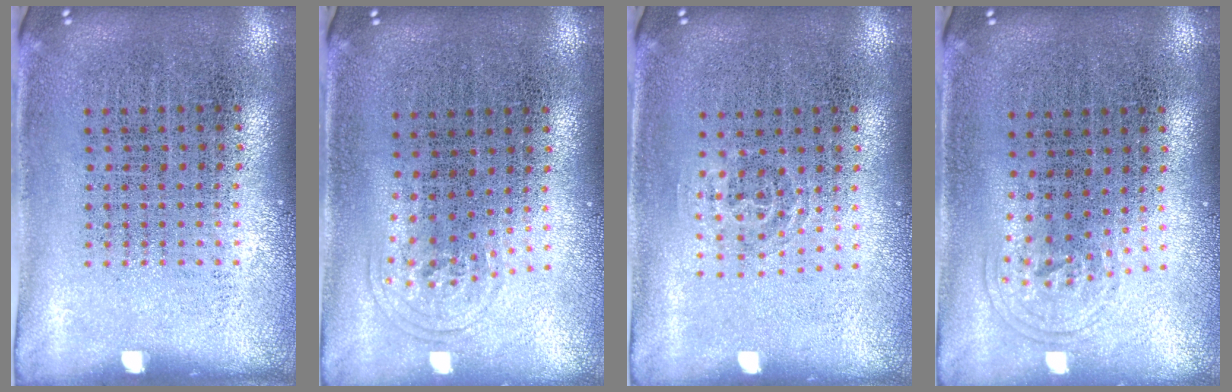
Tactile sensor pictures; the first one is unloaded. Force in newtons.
{"total": 1.0, "press": 0.6, "slide": 0.7}
{"total": 0.8, "press": 0.5, "slide": 0.7}
{"total": 0.9, "press": 0.6, "slide": 0.6}